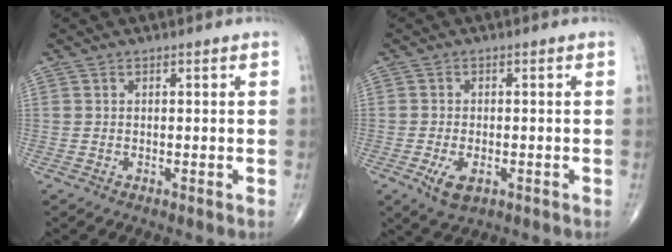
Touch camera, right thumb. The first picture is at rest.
{"total": 4.5, "force": [-1.7, 2.3, 3.5], "torque": [-0.060, -0.002, -0.025]}